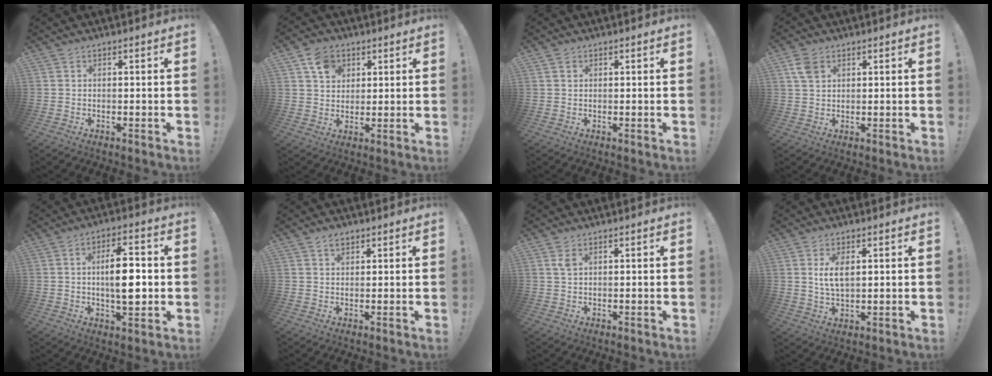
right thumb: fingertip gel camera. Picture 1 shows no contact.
{"total": 7.5, "force": [3.7, 6.0, 2.5], "torque": [-0.038, -0.010, 0.070]}
{"total": 0.9, "force": [0.5, 0.7, 0.1], "torque": [-0.003, 0.001, 0.010]}
{"total": 5.1, "force": [2.4, 3.3, 3.0], "torque": [-0.047, -0.003, 0.047]}
{"total": 10.9, "force": [0.0, 4.5, 9.9], "torque": [-0.152, -0.002, -0.007]}
{"total": 2.4, "force": [1.5, 1.4, 1.2], "torque": [-0.019, -0.004, 0.027]}
{"total": 1.9, "force": [1.0, 1.0, 1.3], "torque": [-0.018, -0.003, 0.016]}
{"total": 5.5, "force": [1.6, 2.8, 4.4], "torque": [-0.080, -0.004, 0.024]}